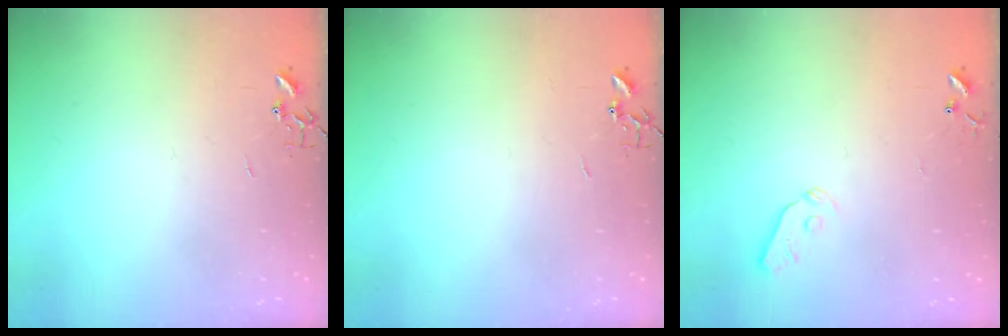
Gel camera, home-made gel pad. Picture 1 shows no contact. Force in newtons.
{"total": 0.0}
{"total": 3.8, "press": 3.7, "slide": 0.7}